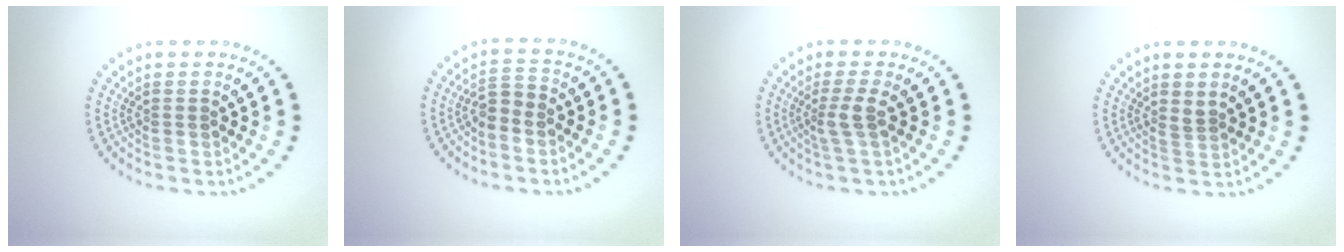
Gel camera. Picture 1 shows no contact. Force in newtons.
{"total": 1.9, "press": 1.6, "slide": 1.0}
{"total": 1.9, "press": 1.4, "slide": 1.3}
{"total": 0.8, "press": 0.4, "slide": 0.6}